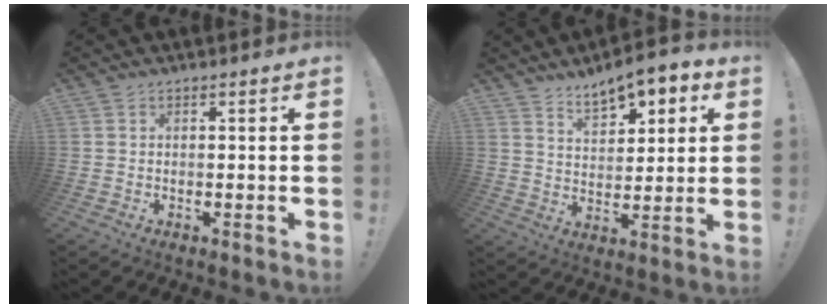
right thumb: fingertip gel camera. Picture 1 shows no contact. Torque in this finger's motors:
{"motor_torque": [0.05, 0.10, 0.03, 0.15, 0.09]}